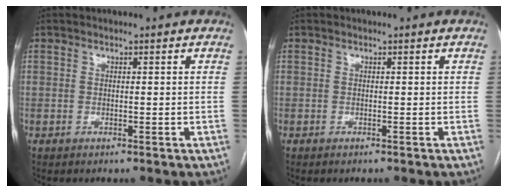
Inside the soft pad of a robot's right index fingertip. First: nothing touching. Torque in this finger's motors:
{"motor_torque": [0.01, -0.01, 0.02, 0.01]}